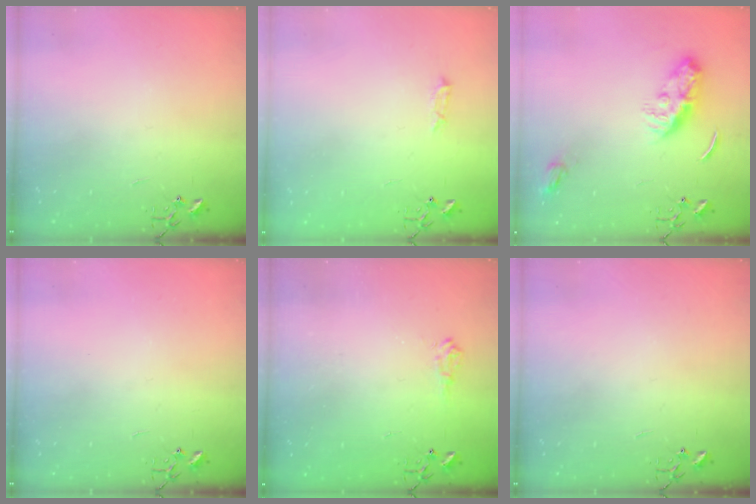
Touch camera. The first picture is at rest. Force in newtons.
{"total": 4.0, "press": 4.0, "slide": 0.6}
{"total": 9.9, "press": 9.9, "slide": 0.1}
{"total": 0.0}
{"total": 6.2, "press": 6.2, "slide": 0.9}
{"total": 0.0}